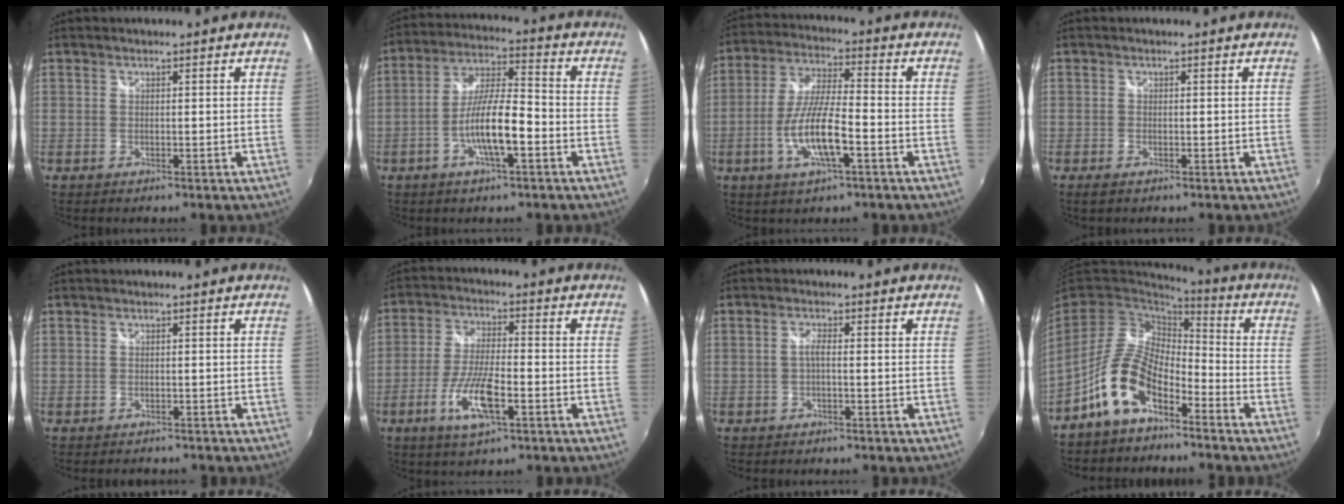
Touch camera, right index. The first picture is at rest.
{"total": 10.4, "force": [-4.0, 2.2, 9.4], "torque": [-0.188, 0.002, -0.072]}
{"total": 11.2, "force": [-4.2, 2.4, 10.2], "torque": [-0.210, -0.005, -0.077]}
{"total": 1.4, "force": [-0.9, 0.6, 0.8], "torque": [-0.018, -0.003, -0.016]}
{"total": 2.0, "force": [-1.7, 1.1, 0.5], "torque": [-0.011, -0.007, -0.022]}
{"total": 10.0, "force": [-4.3, 2.5, 8.7], "torque": [-0.182, -0.008, -0.082]}
{"total": 1.5, "force": [-0.5, 0.1, 1.4], "torque": [-0.027, 0.004, -0.011]}
{"total": 11.8, "force": [-6.9, 5.7, 7.7], "torque": [-0.159, 0.014, -0.129]}